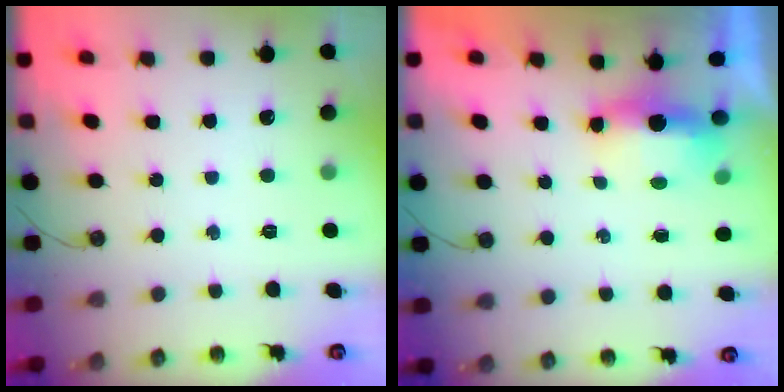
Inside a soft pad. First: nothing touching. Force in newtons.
{"total": 14.2, "press": 7.1, "slide": 12.4}